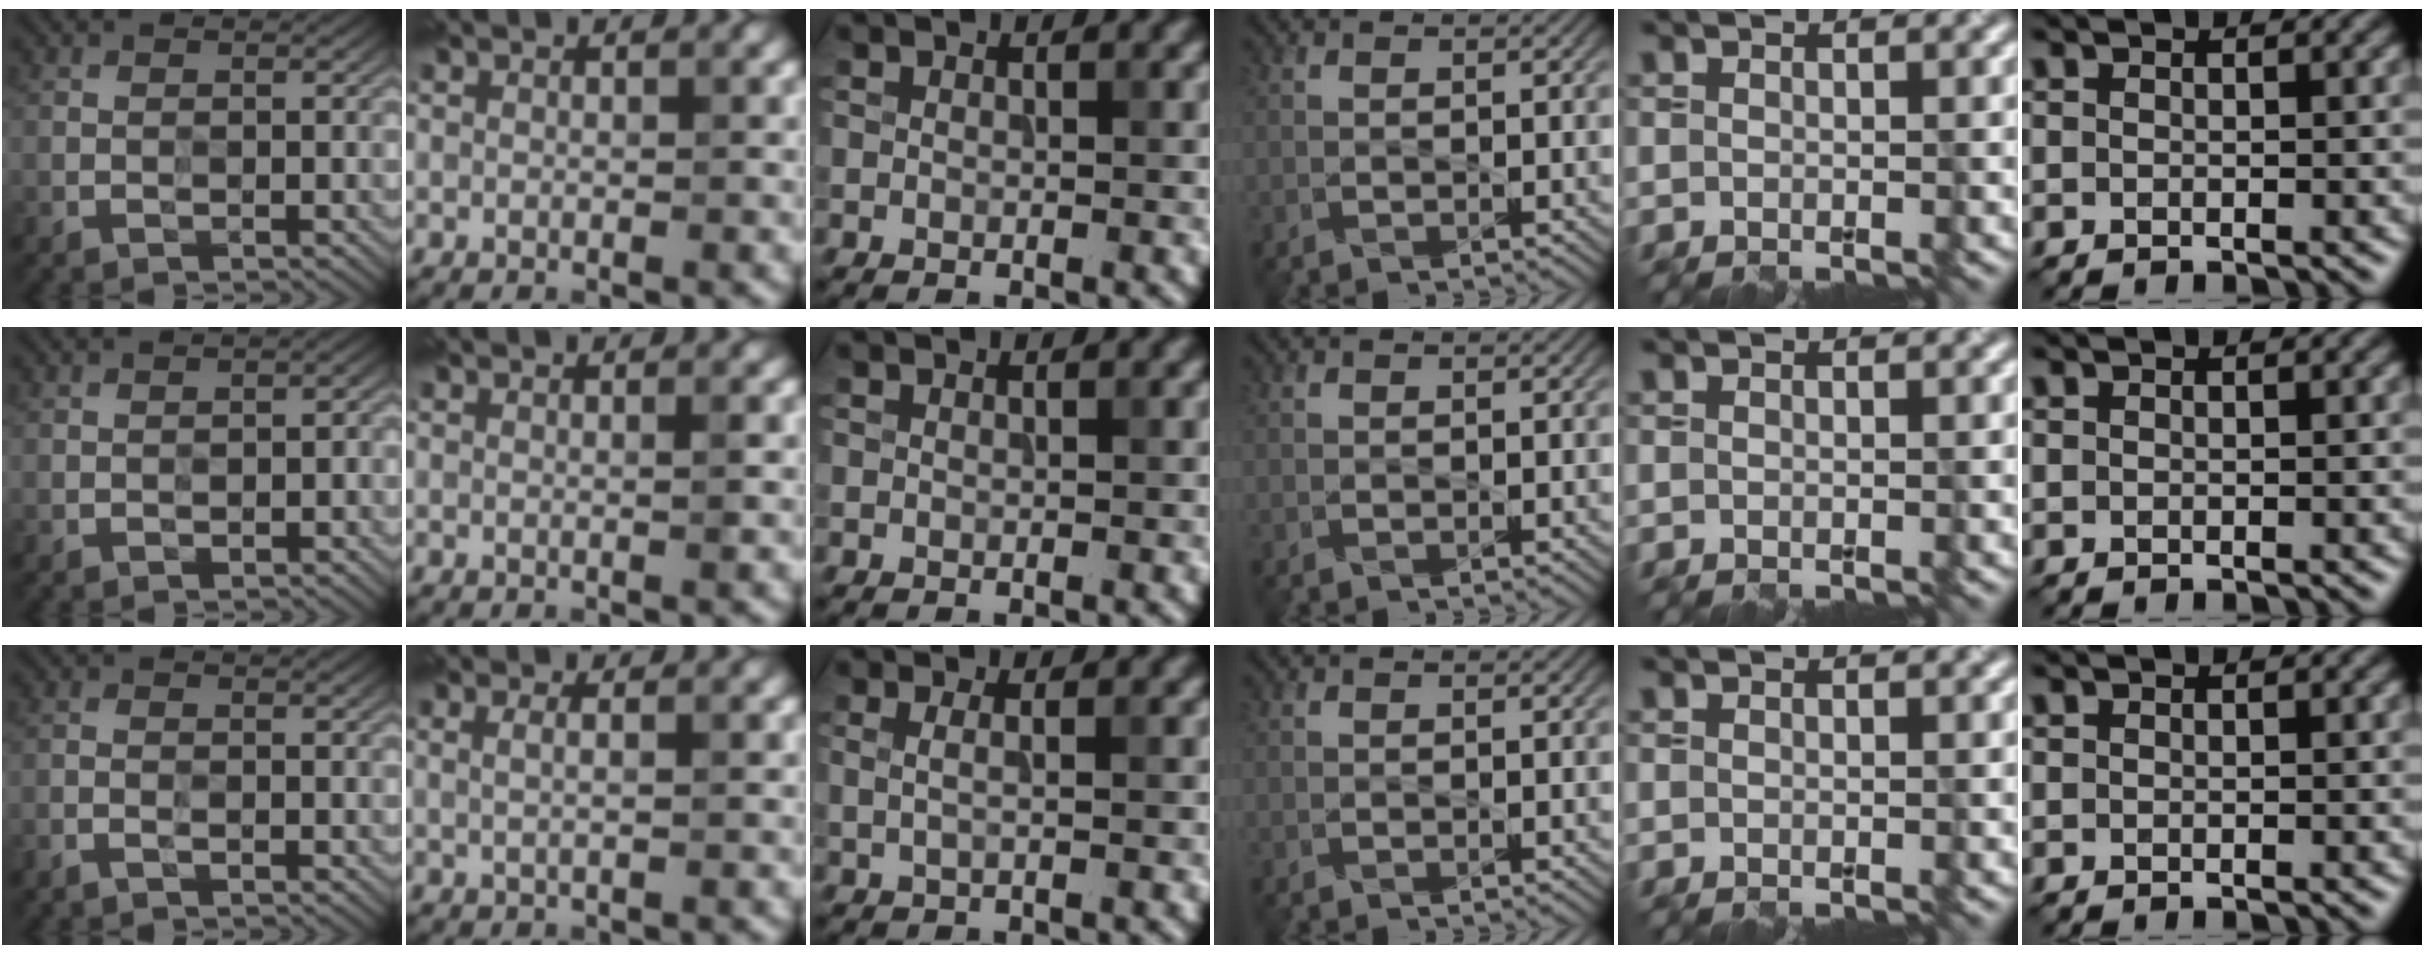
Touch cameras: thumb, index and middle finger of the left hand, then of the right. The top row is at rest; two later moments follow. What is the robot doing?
{"motion": "wipe", "object": "paper plate"}